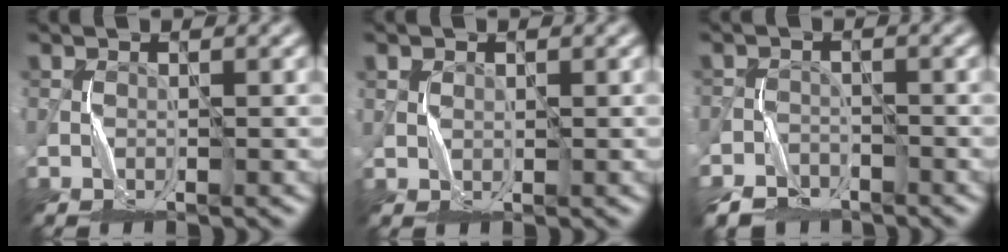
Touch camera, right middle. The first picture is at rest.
{"total": 1.3, "force": [0.8, 0.9, 0.4], "torque": [-0.005, -0.002, 0.018]}
{"total": 4.8, "force": [-4.0, 2.5, 1.0], "torque": [-0.010, -0.007, -0.072]}